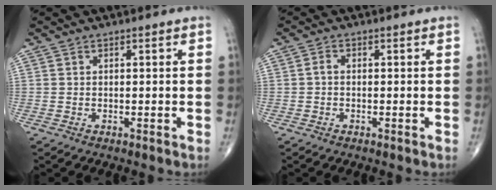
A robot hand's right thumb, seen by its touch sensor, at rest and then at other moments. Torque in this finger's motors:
{"motor_torque": [0.13, 0.00, 0.05, -0.15, -0.02]}